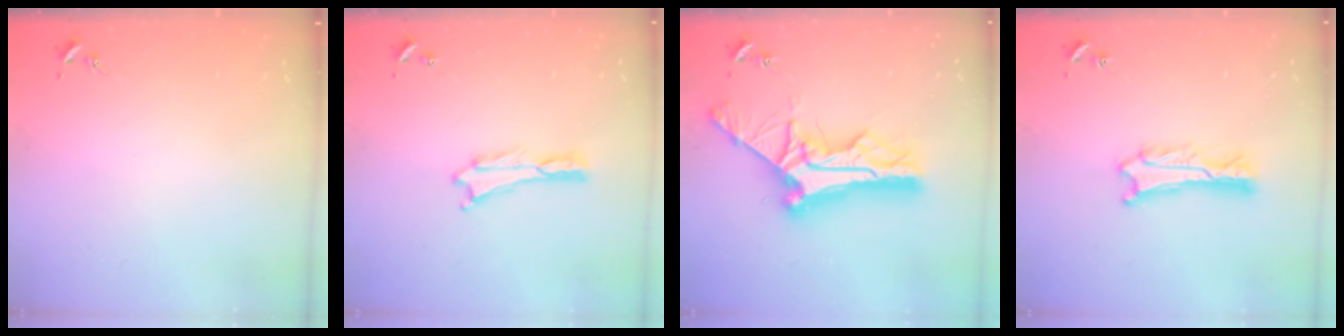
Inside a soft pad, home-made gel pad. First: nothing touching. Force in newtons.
{"total": 0.0}
{"total": 13.3, "press": 13.2, "slide": 1.4}
{"total": 2.2, "press": 2.2, "slide": 0.2}